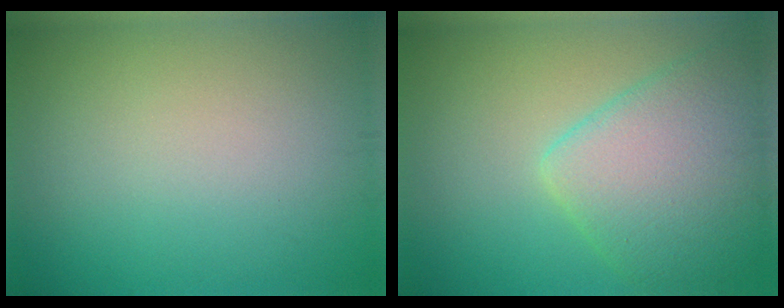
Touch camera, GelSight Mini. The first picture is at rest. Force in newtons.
{"total": 6.8, "press": 6.8, "slide": 0.3}